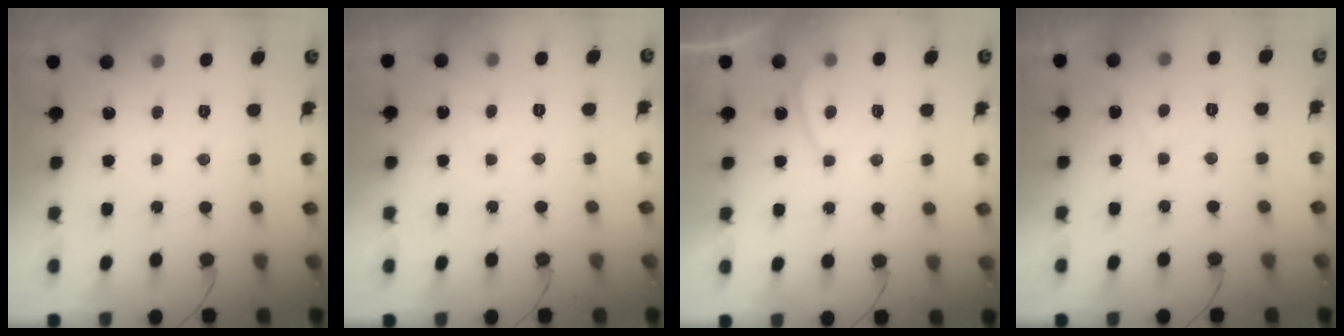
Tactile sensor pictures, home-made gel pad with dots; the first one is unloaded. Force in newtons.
{"total": 3.0, "press": 2.9, "slide": 0.3}
{"total": 2.8, "press": 2.8, "slide": 0.7}
{"total": 2.6, "press": 2.5, "slide": 0.6}